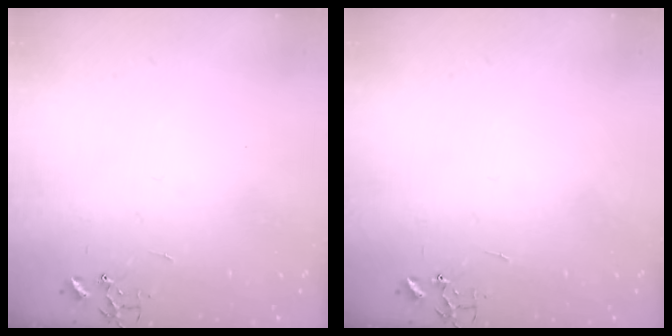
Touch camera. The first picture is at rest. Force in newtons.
{"total": 0.0}